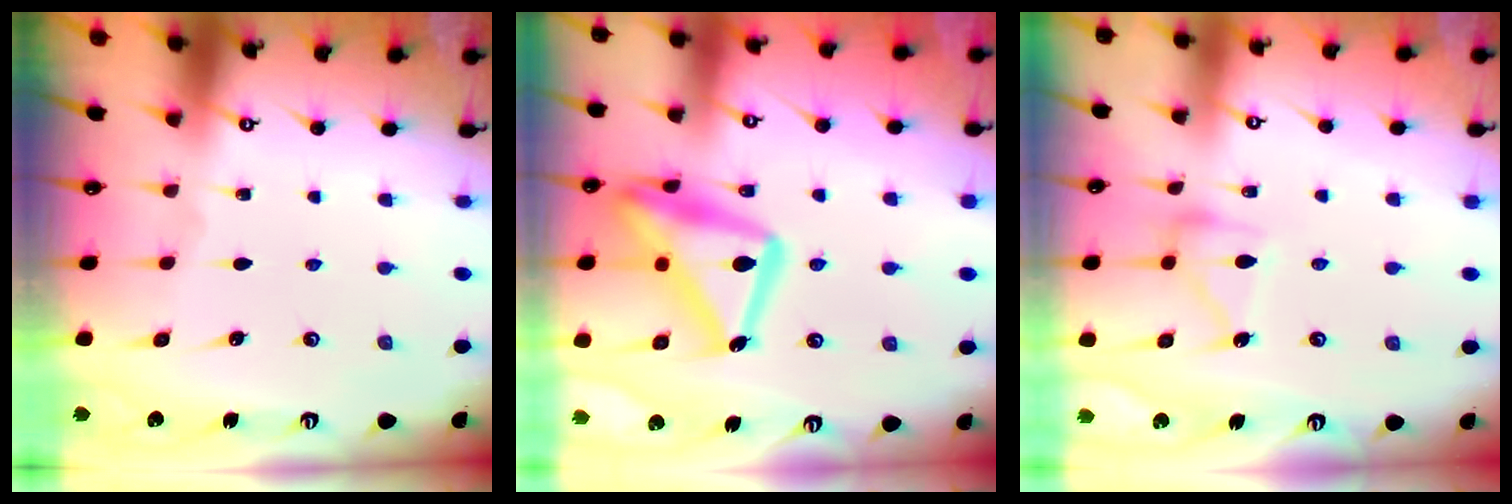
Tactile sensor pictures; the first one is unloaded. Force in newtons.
{"total": 21.5, "press": 21.4, "slide": 1.8}
{"total": 13.1, "press": 13.1, "slide": 0.7}